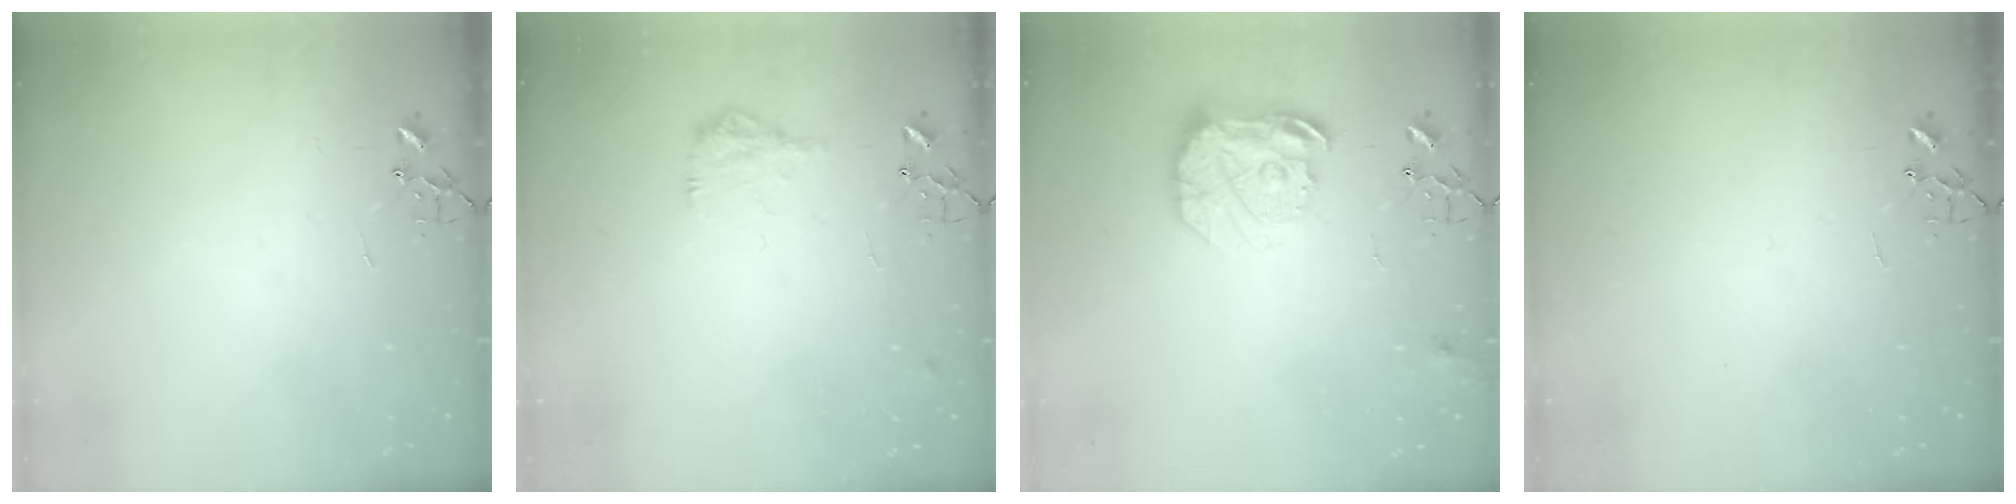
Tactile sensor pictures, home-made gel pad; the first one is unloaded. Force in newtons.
{"total": 9.5, "press": 9.5, "slide": 0.4}
{"total": 16.2, "press": 16.1, "slide": 1.4}
{"total": 0.0}